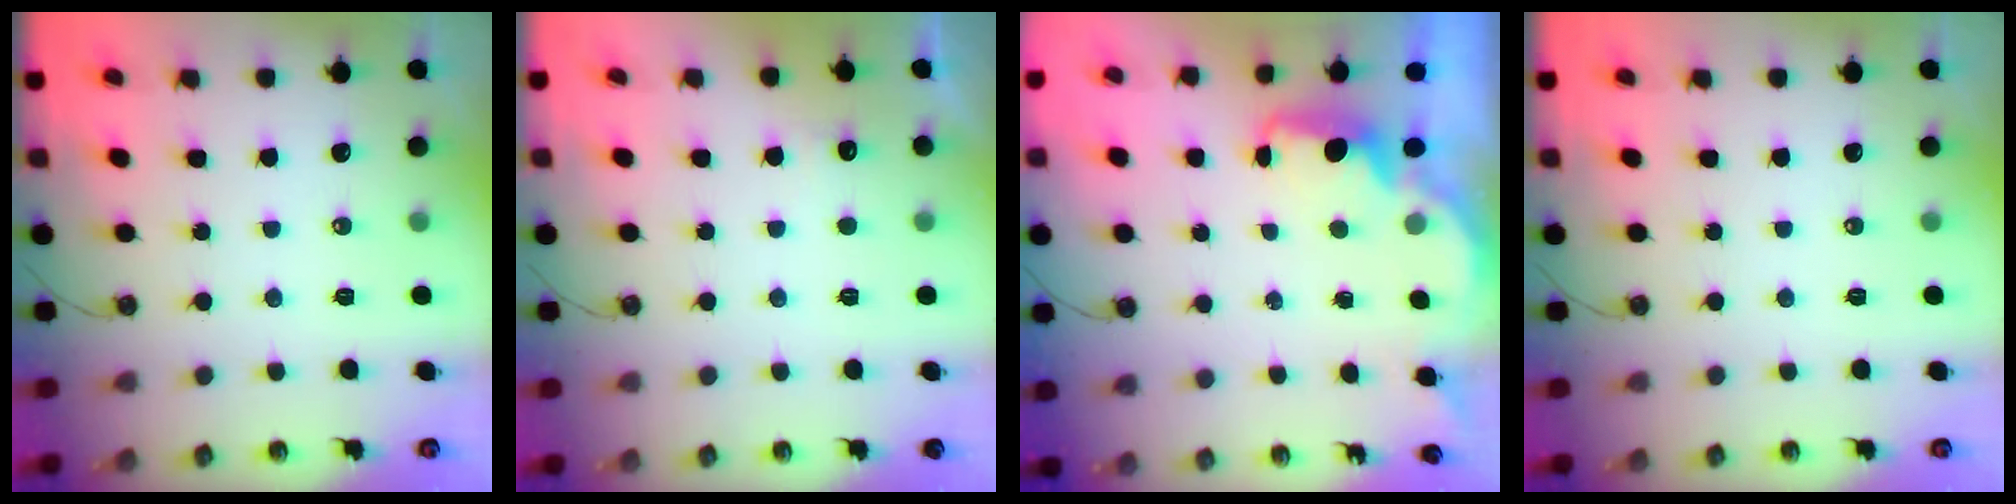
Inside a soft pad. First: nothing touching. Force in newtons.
{"total": 5.0, "press": 4.8, "slide": 1.2}
{"total": 2.0, "press": 1.8, "slide": 0.8}
{"total": 0.0}